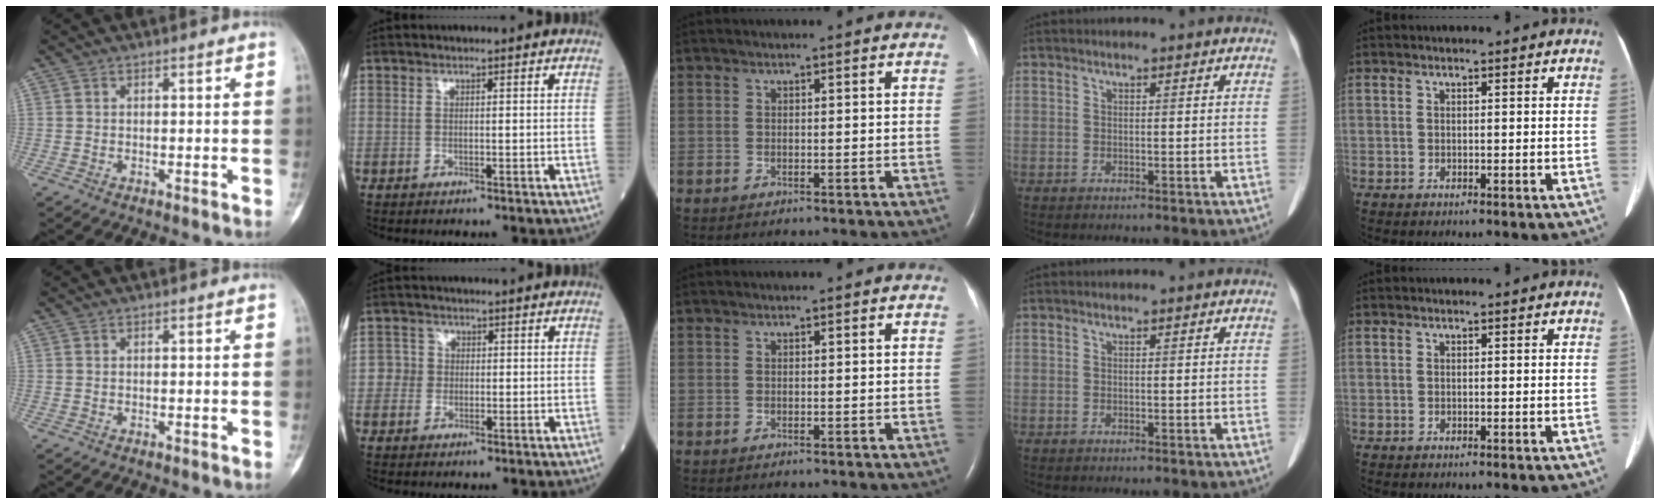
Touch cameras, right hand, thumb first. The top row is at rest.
{"index": {"total": 2.2, "force": [-0.3, 2.2, 0.3], "torque": [0.002, 0.008, -0.011]}}